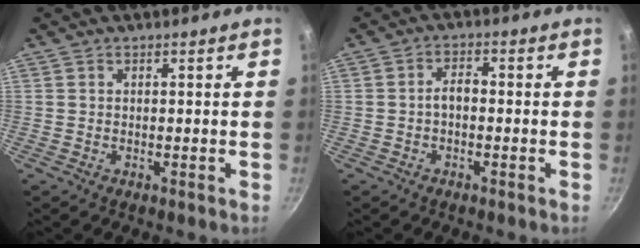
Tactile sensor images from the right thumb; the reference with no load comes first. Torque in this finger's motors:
{"motor_torque": [0.35, 0.63, 0.80, -0.11, 0.01]}